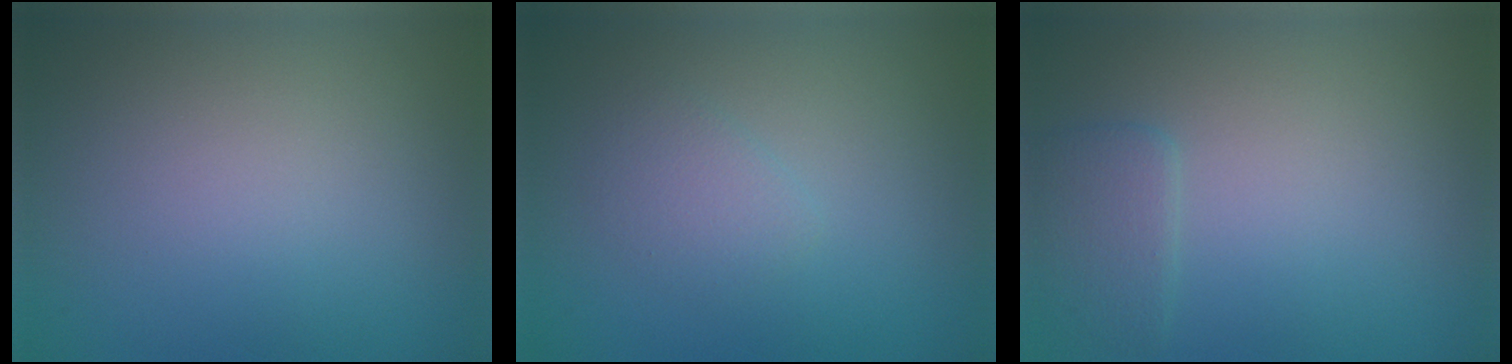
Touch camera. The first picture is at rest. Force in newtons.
{"total": 1.5, "press": 1.5, "slide": 0.1}
{"total": 1.9, "press": 1.9, "slide": 0.1}